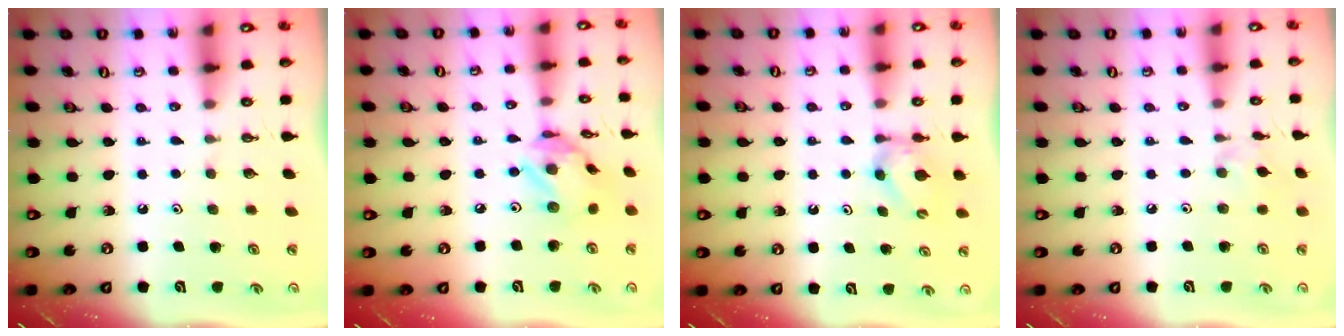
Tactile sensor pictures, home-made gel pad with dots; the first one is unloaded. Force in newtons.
{"total": 12.2, "press": 12.1, "slide": 1.1}
{"total": 4.7, "press": 4.7, "slide": 0.6}
{"total": 2.4, "press": 2.3, "slide": 0.5}